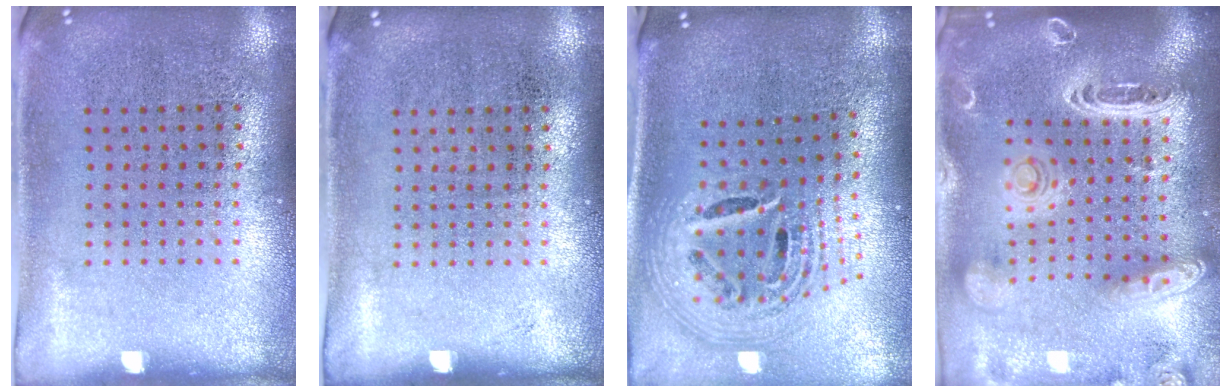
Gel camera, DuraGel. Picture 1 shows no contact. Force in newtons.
{"total": 0.0}
{"total": 2.8, "press": 1.9, "slide": 2.0}
{"total": 3.4, "press": 2.7, "slide": 2.0}